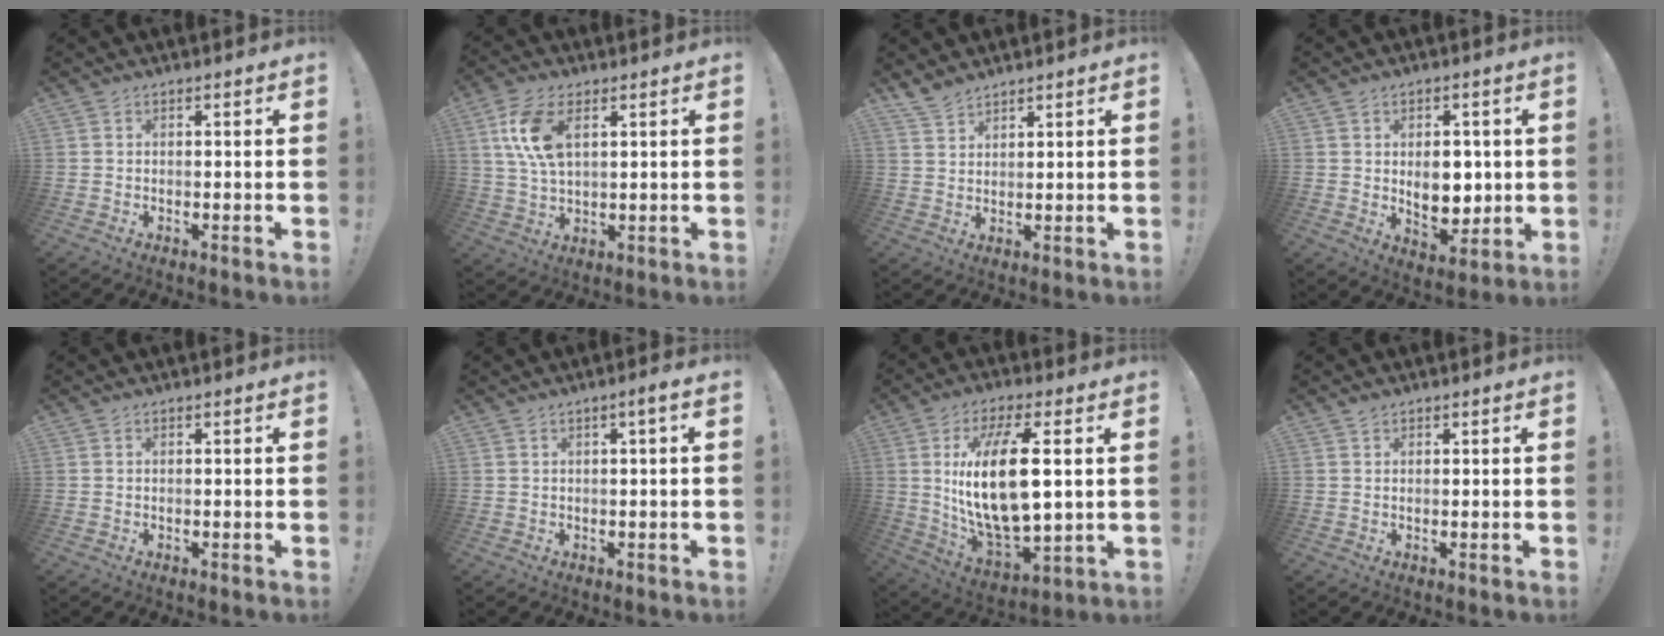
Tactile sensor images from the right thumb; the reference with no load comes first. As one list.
[{"total": 10.8, "force": [3.8, 5.6, 8.5], "torque": [-0.184, -0.006, 0.067]}, {"total": 4.4, "force": [3.9, 1.6, 1.3], "torque": [-0.034, -0.019, 0.076]}, {"total": 9.5, "force": [1.0, 6.8, 6.5], "torque": [-0.082, -0.005, 0.022]}, {"total": 0.0}, {"total": 2.7, "force": [0.4, 0.1, 2.7], "torque": [-0.033, -0.004, 0.001]}, {"total": 20.8, "force": [3.2, 8.5, 18.7], "torque": [-0.367, -0.016, 0.049]}, {"total": 0.9, "force": [0.7, 0.5, 0.3], "torque": [0.002, -0.002, 0.012]}]